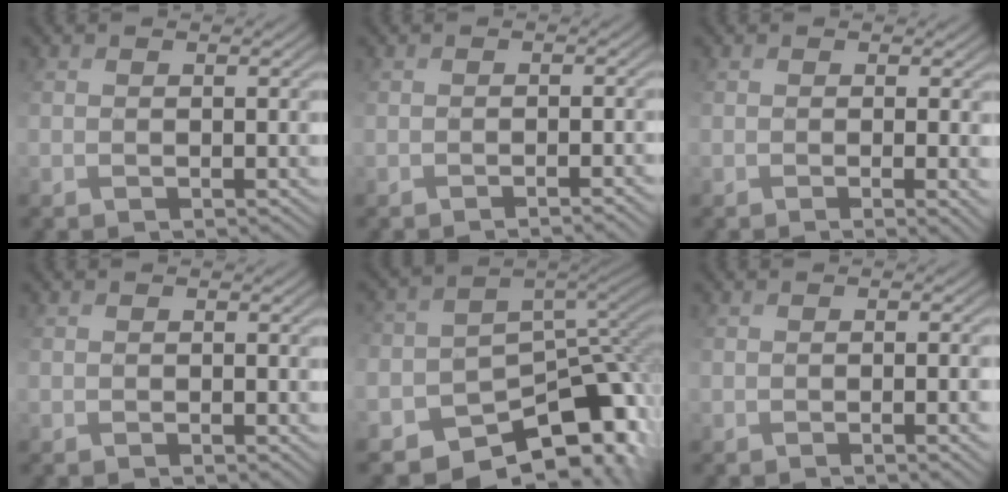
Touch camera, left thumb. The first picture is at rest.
{"total": 2.7, "force": [-1.9, 0.5, 1.8], "torque": [-0.017, 0.005, -0.009]}
{"total": 3.7, "force": [-0.6, 1.4, 3.4], "torque": [-0.047, -0.009, 0.007]}
{"total": 0.9, "force": [0.0, 0.7, 0.5], "torque": [-0.010, 0.002, 0.000]}
{"total": 10.7, "force": [-5.3, 7.2, 6.0], "torque": [-0.122, -0.017, -0.068]}
{"total": 4.4, "force": [-1.2, 1.7, 3.9], "torque": [-0.045, -0.002, 0.006]}